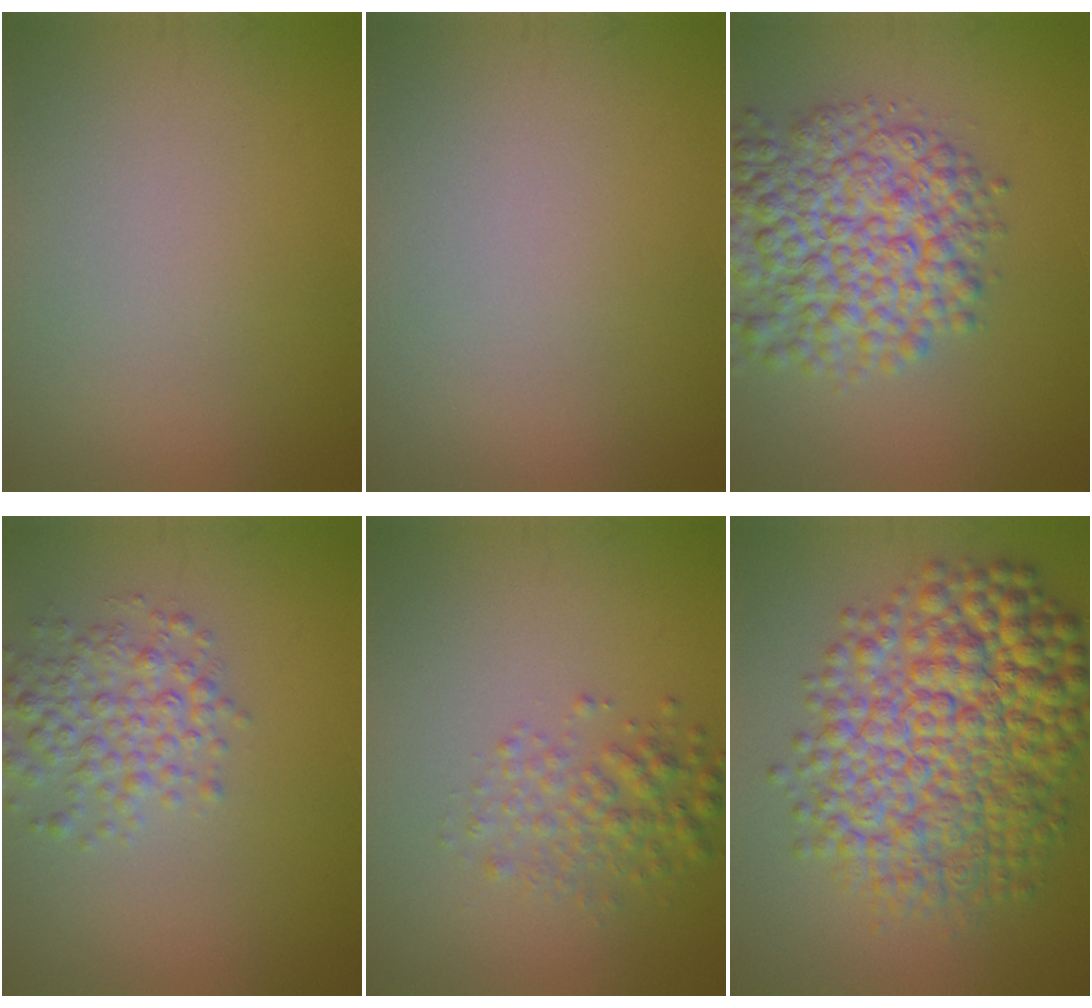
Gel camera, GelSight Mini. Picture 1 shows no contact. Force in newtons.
{"total": 0.0}
{"total": 9.0, "press": 9.0, "slide": 0.3}
{"total": 3.7, "press": 3.7, "slide": 0.1}
{"total": 2.8, "press": 2.8, "slide": 0.0}
{"total": 11.5, "press": 11.5, "slide": 0.1}